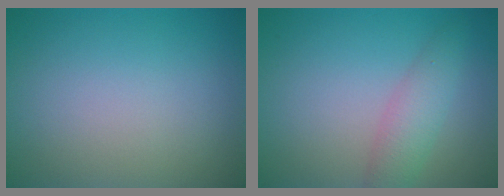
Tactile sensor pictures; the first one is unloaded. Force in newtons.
{"total": 2.8, "press": 2.8, "slide": 0.2}